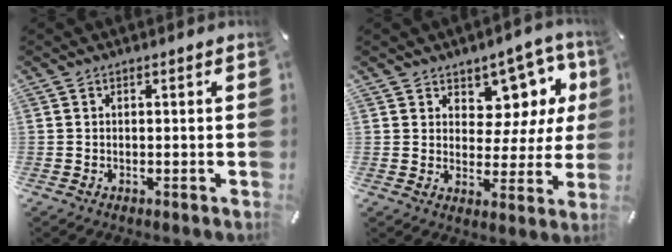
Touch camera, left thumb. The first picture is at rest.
{"total": 9.2, "force": [5.3, 6.7, 3.4], "torque": [-0.046, -0.050, 0.096]}